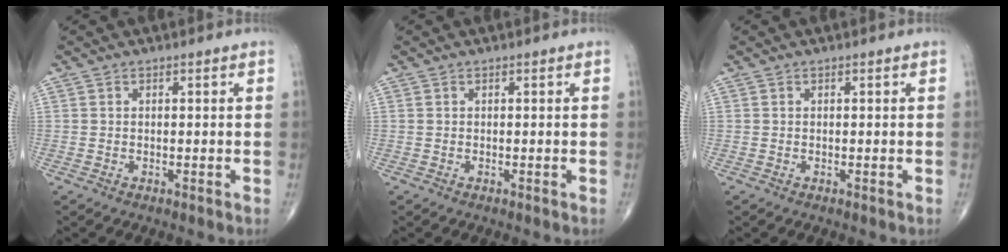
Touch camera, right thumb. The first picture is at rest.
{"total": 0.0}
{"total": 0.0}